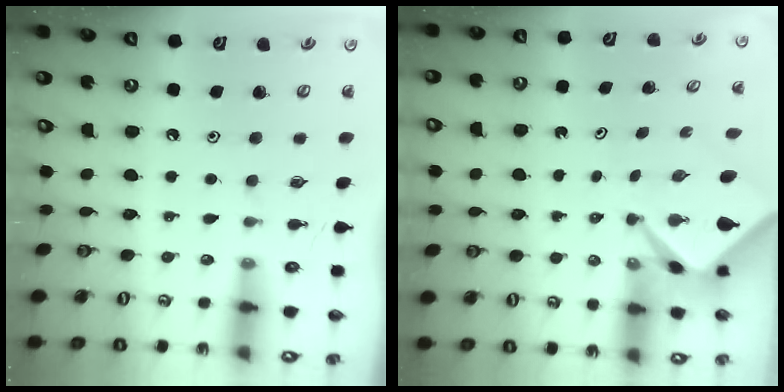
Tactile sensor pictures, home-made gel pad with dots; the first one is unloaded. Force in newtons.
{"total": 2.5, "press": 2.5, "slide": 0.2}